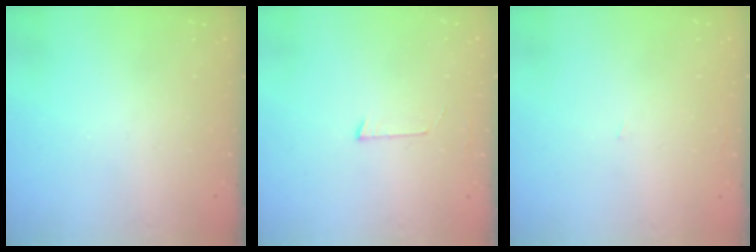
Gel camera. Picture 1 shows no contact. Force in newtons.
{"total": 2.7, "press": 2.7, "slide": 0.2}
{"total": 0.9, "press": 0.9, "slide": 0.0}